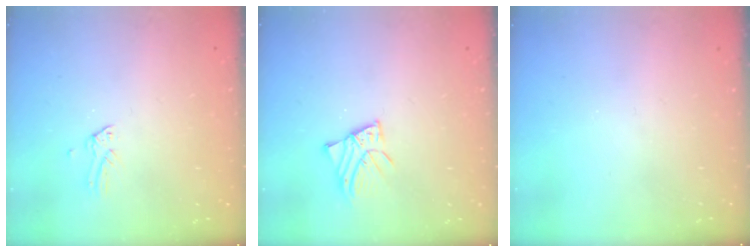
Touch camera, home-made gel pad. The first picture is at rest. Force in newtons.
{"total": 3.1, "press": 3.0, "slide": 0.4}
{"total": 0.0}